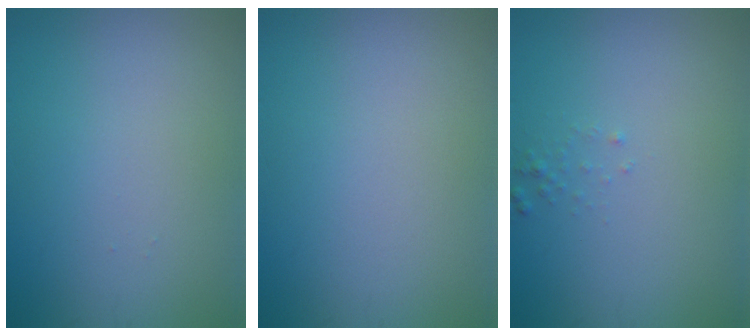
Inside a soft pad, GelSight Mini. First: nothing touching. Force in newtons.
{"total": 0.0}
{"total": 0.6, "press": 0.6, "slide": 0.1}